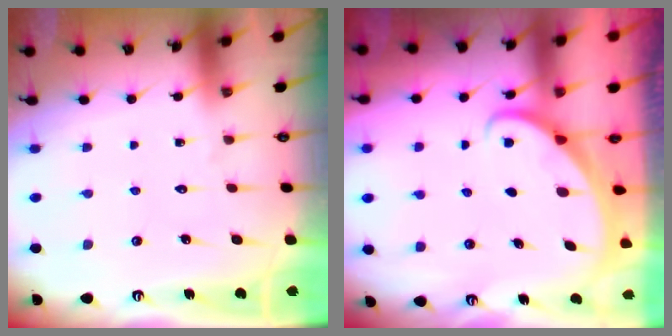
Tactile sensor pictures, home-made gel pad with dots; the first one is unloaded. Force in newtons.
{"total": 1.4, "press": 1.4, "slide": 0.0}